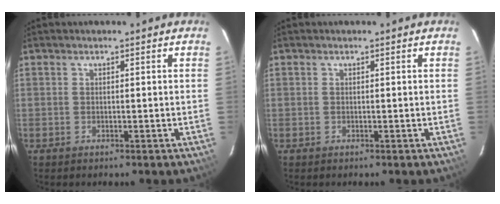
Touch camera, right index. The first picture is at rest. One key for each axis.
{"total": 0.0}